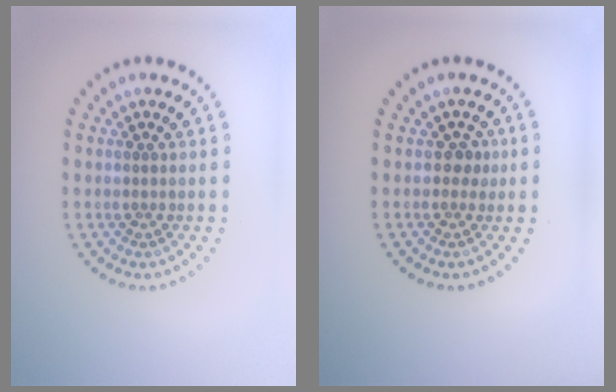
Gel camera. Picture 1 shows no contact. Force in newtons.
{"total": 1.1, "press": 1.0, "slide": 0.5}